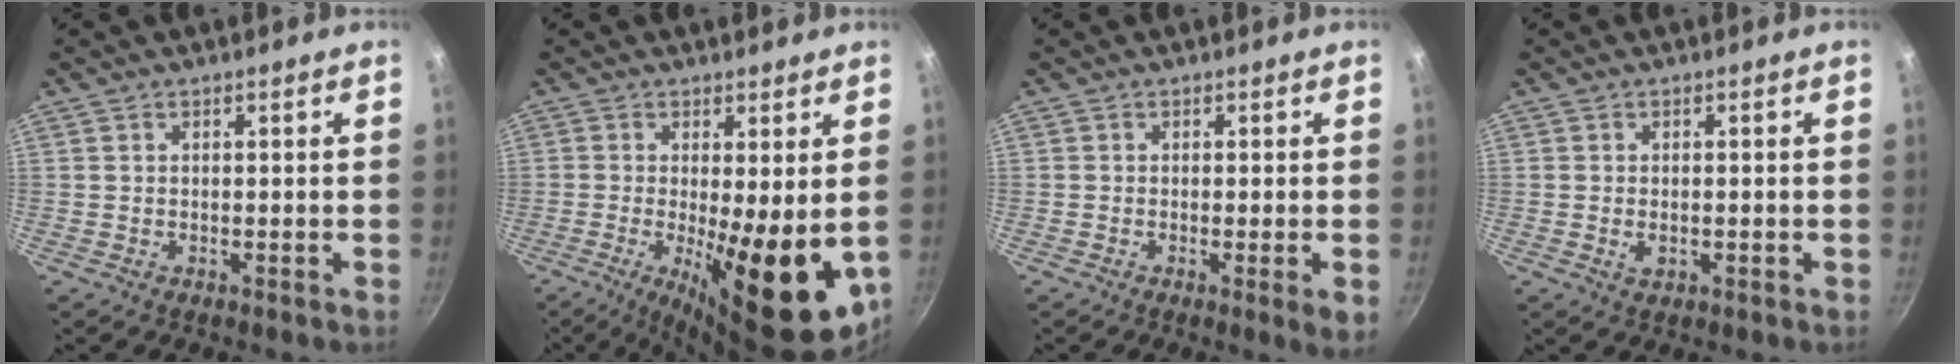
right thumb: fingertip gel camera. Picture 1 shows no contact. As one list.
[{"total": 16.5, "force": [-2.2, 5.2, 15.4], "torque": [-0.209, -0.023, -0.019]}, {"total": 3.4, "force": [-0.7, 0.3, 3.3], "torque": [-0.053, -0.012, -0.013]}, {"total": 2.1, "force": [-0.4, 1.3, 1.5], "torque": [-0.025, -0.002, -0.006]}]